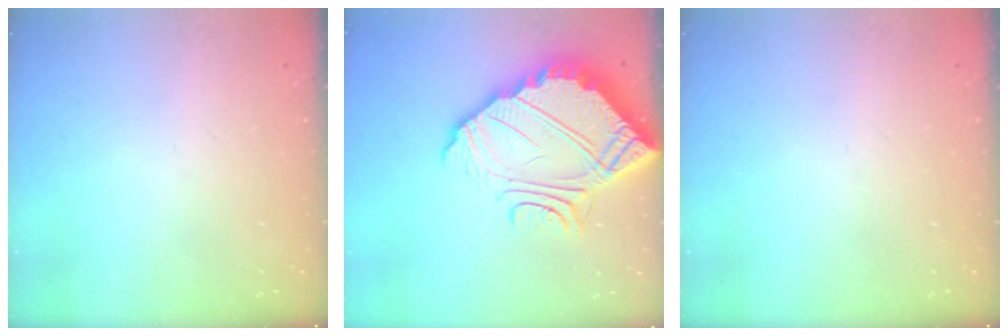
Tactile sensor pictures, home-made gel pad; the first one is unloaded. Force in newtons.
{"total": 13.8, "press": 13.7, "slide": 1.1}
{"total": 0.0}